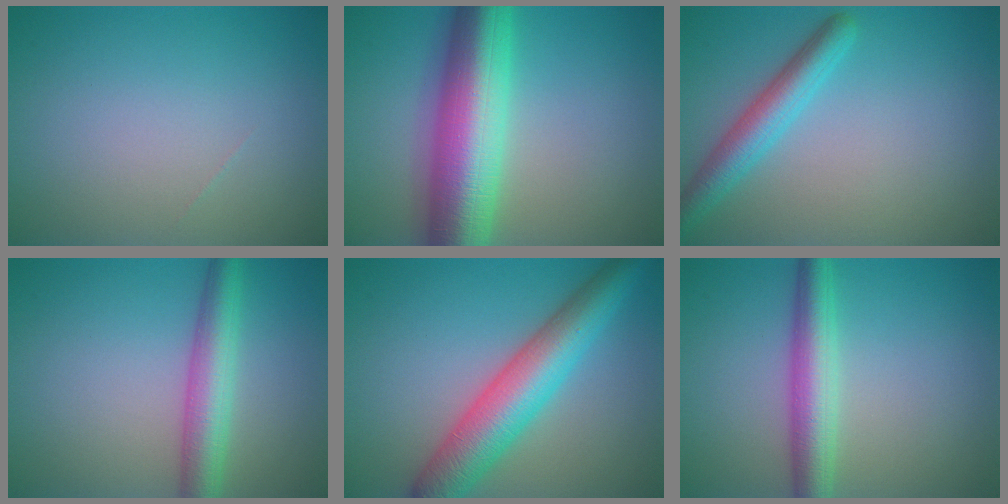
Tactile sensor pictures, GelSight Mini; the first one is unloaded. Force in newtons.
{"total": 11.8, "press": 11.8, "slide": 0.1}
{"total": 3.8, "press": 3.8, "slide": 0.2}
{"total": 4.7, "press": 4.7, "slide": 0.1}
{"total": 7.6, "press": 7.6, "slide": 0.1}
{"total": 4.5, "press": 4.5, "slide": 0.1}